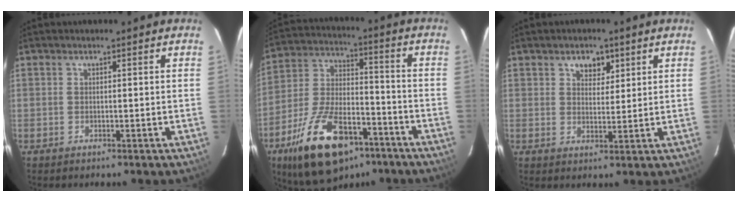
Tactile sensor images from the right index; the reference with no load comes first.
{"total": 22.1, "force": [-13.3, 10.2, 14.5], "torque": [-0.276, -0.004, -0.216]}
{"total": 4.1, "force": [2.3, 2.8, 1.9], "torque": [-0.021, 0.001, 0.037]}